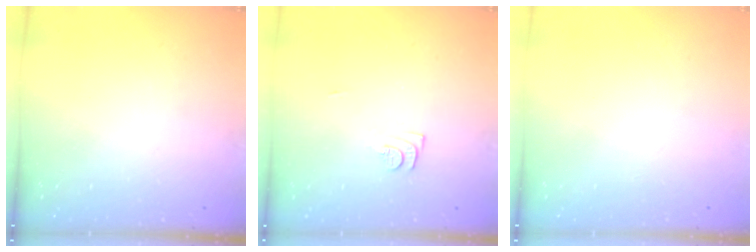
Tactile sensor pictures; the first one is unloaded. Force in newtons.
{"total": 7.0, "press": 7.0, "slide": 0.6}
{"total": 1.5, "press": 1.5, "slide": 0.1}